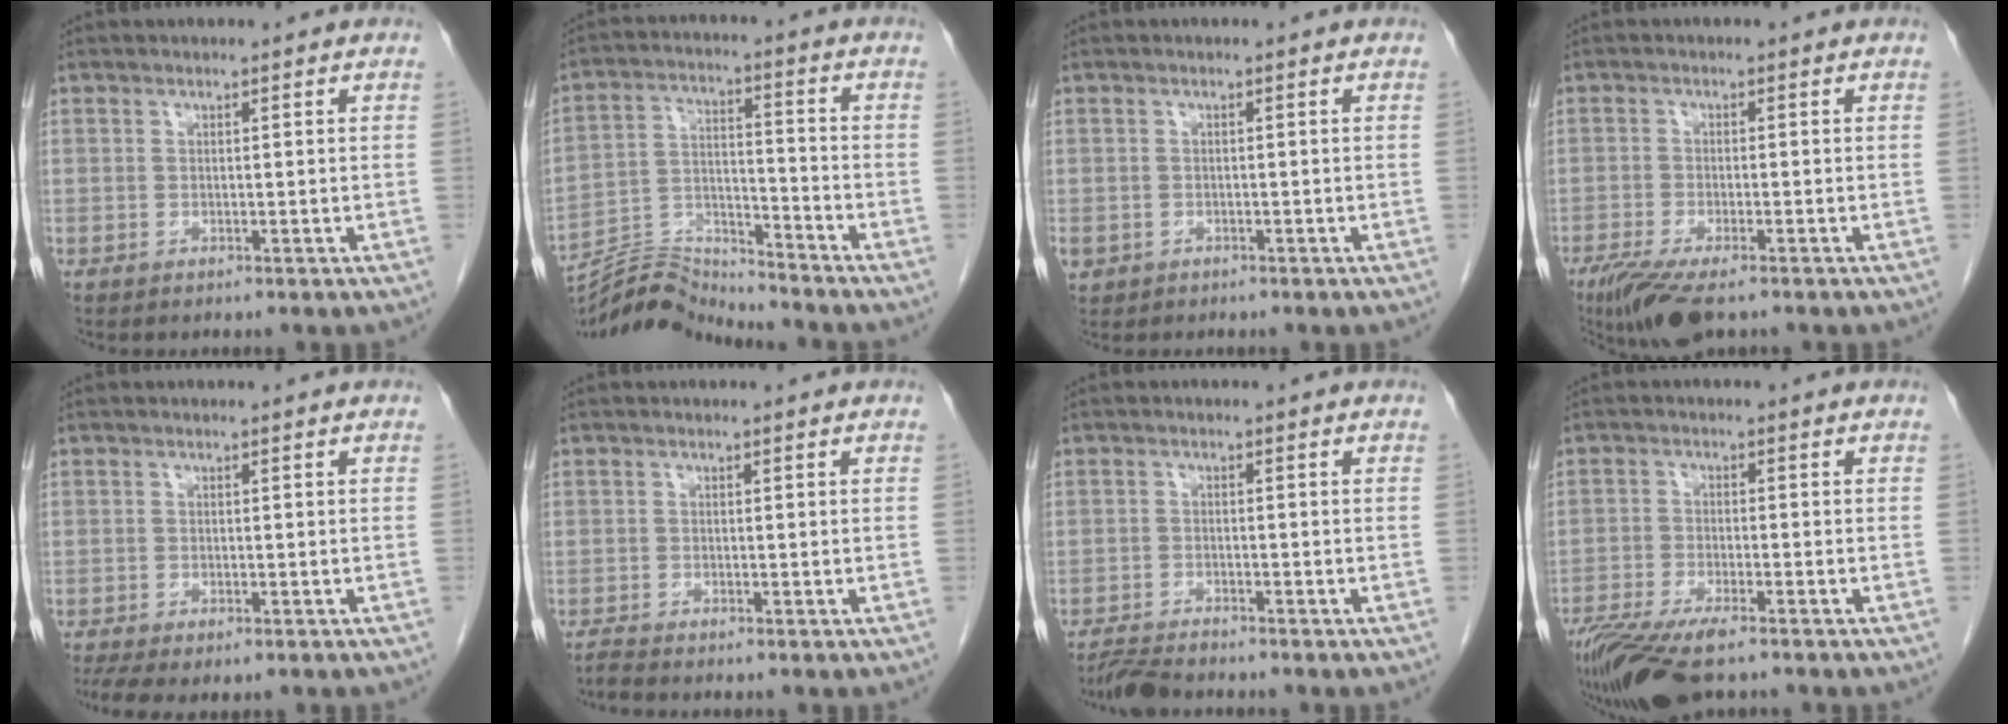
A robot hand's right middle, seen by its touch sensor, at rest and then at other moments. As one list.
[{"total": 9.8, "force": [-9.7, -1.3, -0.6], "torque": [0.006, 0.027, -0.179]}, {"total": 2.3, "force": [-1.3, 1.8, 0.7], "torque": [-0.017, 0.000, -0.019]}, {"total": 8.1, "force": [-5.7, 1.9, 5.5], "torque": [-0.094, -0.019, -0.093]}, {"total": 6.1, "force": [-4.2, 2.3, 3.8], "torque": [-0.069, -0.016, -0.067]}, {"total": 1.0, "force": [-0.9, -0.3, 0.1], "torque": [-0.009, -0.006, -0.020]}, {"total": 3.6, "force": [-3.4, 0.1, 1.2], "torque": [-0.021, -0.014, -0.062]}, {"total": 11.3, "force": [-8.3, 2.3, 7.3], "torque": [-0.126, -0.025, -0.141]}]